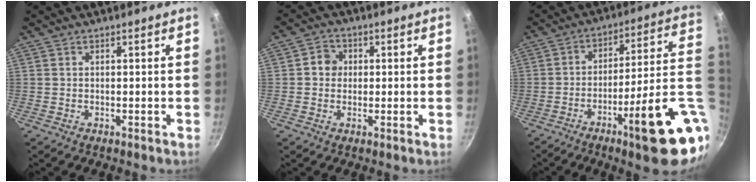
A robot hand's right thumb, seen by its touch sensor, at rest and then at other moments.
{"total": 3.8, "force": [0.3, 3.5, 1.5], "torque": [0.000, 0.008, -0.002]}
{"total": 22.3, "force": [-6.2, 4.3, 21.0], "torque": [-0.258, 0.019, -0.086]}